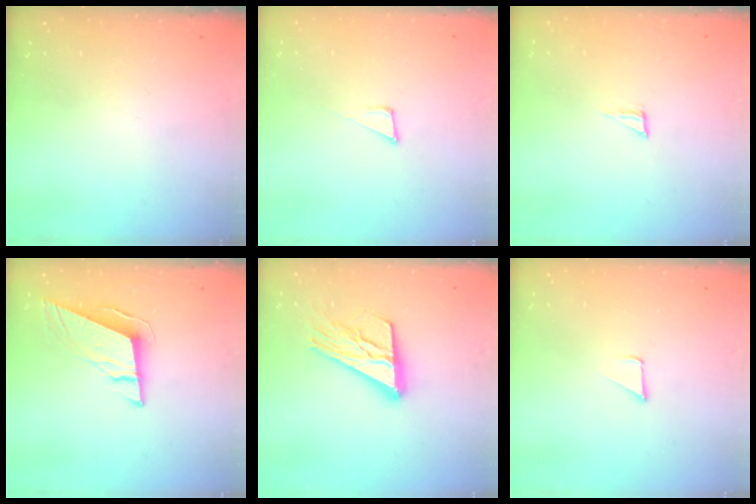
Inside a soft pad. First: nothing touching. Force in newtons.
{"total": 5.4, "press": 5.3, "slide": 1.1}
{"total": 2.9, "press": 2.9, "slide": 0.2}
{"total": 10.1, "press": 9.8, "slide": 2.7}
{"total": 16.5, "press": 16.4, "slide": 1.5}
{"total": 1.7, "press": 1.7, "slide": 0.1}